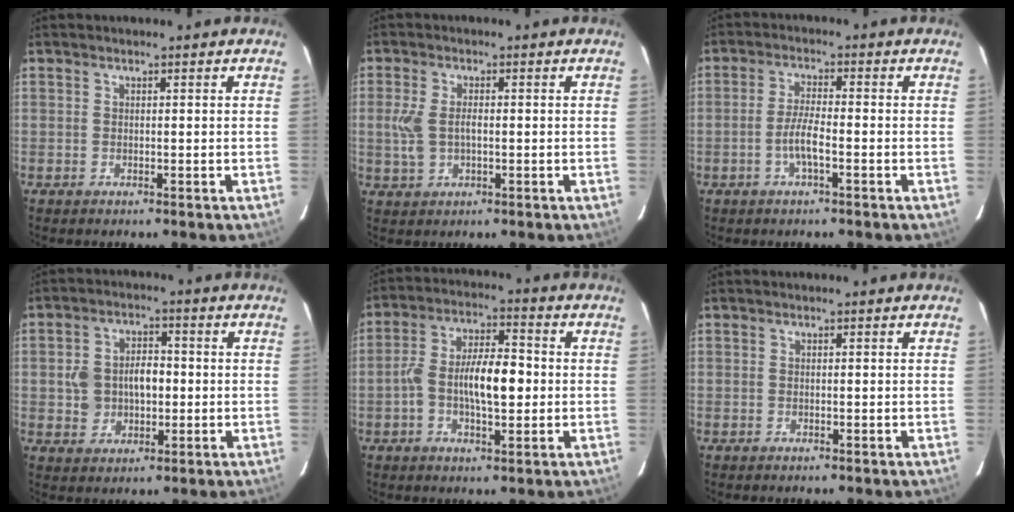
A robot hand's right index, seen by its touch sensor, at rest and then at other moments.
{"total": 5.3, "force": [-0.4, 2.9, 4.4], "torque": [-0.096, 0.001, -0.005]}
{"total": 4.3, "force": [-1.8, 0.5, 3.9], "torque": [-0.083, 0.002, -0.036]}
{"total": 7.5, "force": [-0.3, 5.7, 4.8], "torque": [-0.095, 0.017, 0.003]}
{"total": 9.9, "force": [-1.4, 3.9, 9.0], "torque": [-0.172, 0.014, -0.026]}
{"total": 0.0}